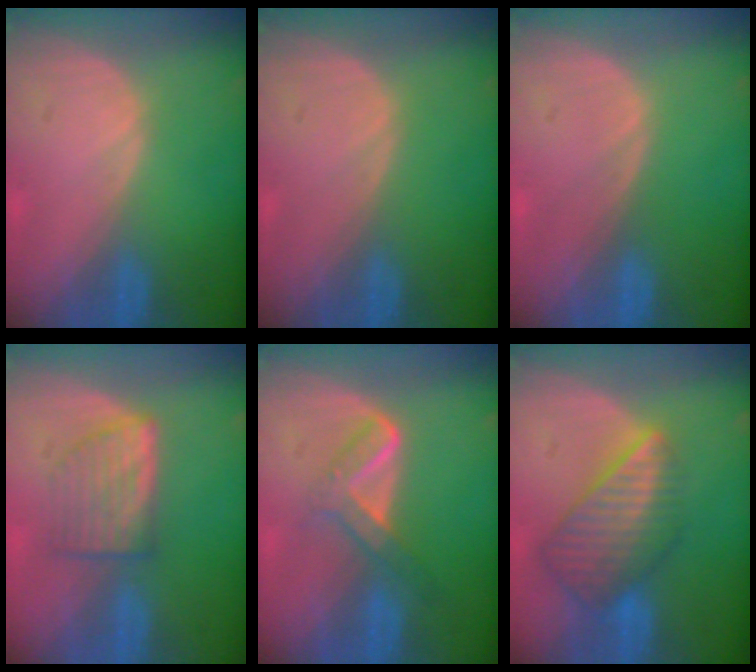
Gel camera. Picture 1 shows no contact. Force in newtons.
{"total": 0.0}
{"total": 0.0}
{"total": 5.5, "press": 5.5, "slide": 0.4}
{"total": 5.2, "press": 4.6, "slide": 2.4}
{"total": 8.7, "press": 7.6, "slide": 4.3}